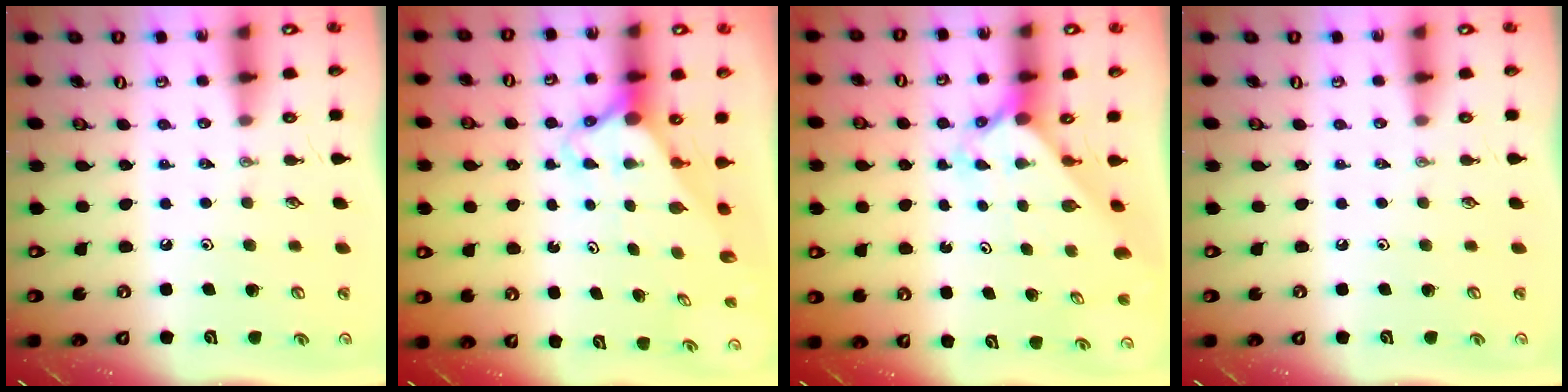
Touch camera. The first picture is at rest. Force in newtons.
{"total": 2.9, "press": 2.9, "slide": 0.2}
{"total": 2.5, "press": 2.5, "slide": 0.3}
{"total": 0.0}